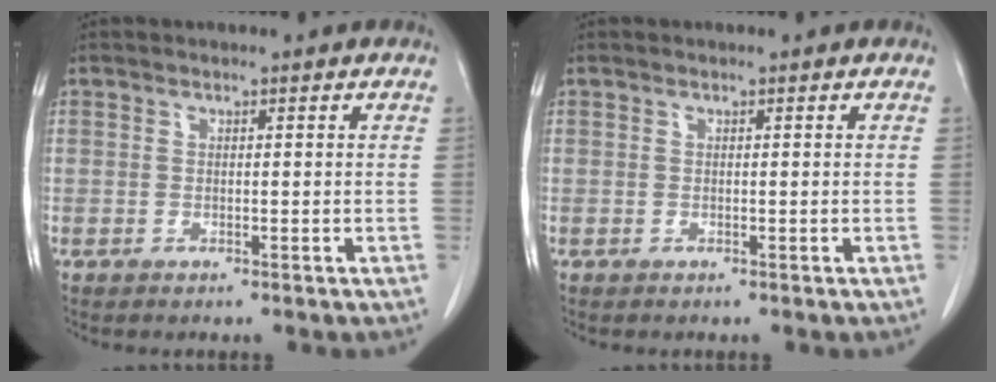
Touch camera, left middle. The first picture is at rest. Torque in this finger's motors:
{"motor_torque": [1.11, -1.03, 0.17, 0.01]}